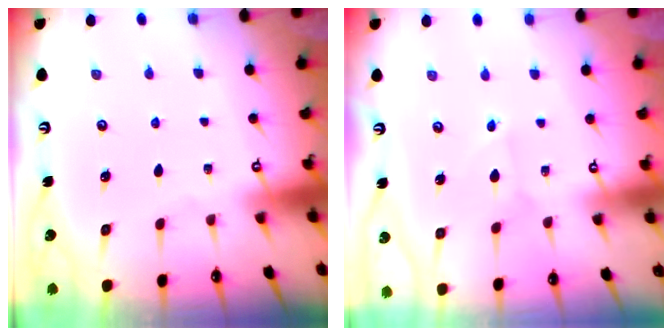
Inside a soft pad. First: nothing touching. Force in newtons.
{"total": 2.7, "press": 2.7, "slide": 0.2}